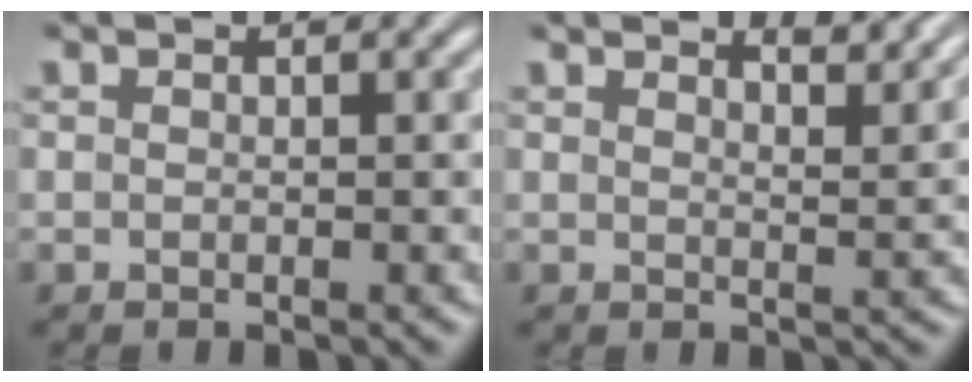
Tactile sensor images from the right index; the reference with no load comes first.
{"total": 3.4, "force": [3.2, 0.1, 1.1], "torque": [-0.013, -0.006, 0.052]}